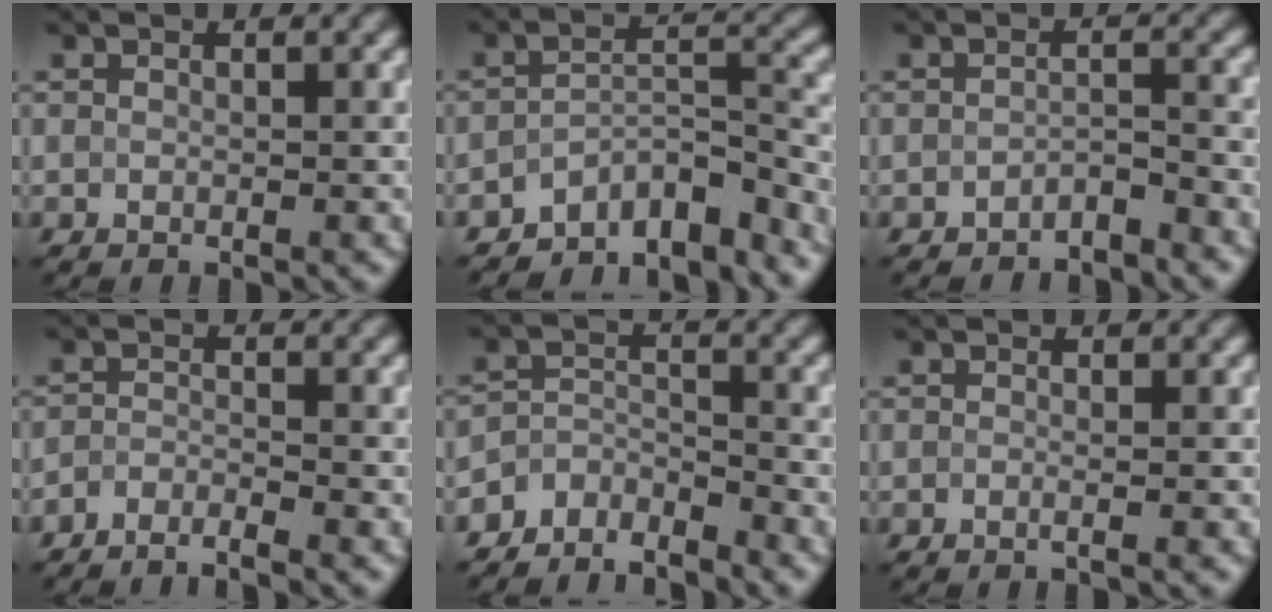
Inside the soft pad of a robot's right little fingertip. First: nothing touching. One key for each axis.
{"total": 7.7, "fx": -6.4, "fy": 2.8, "fz": 3.1, "tx": -0.027, "ty": -0.006, "tz": -0.099}
{"total": 2.0, "fx": -1.8, "fy": 0.4, "fz": 0.8, "tx": -0.014, "ty": 0.004, "tz": -0.034}
{"total": 1.9, "fx": -1.7, "fy": 0.2, "fz": 0.8, "tx": -0.010, "ty": -0.005, "tz": -0.042}
{"total": 3.7, "fx": -3.4, "fy": 1.2, "fz": 0.5, "tx": -0.003, "ty": 0.002, "tz": -0.073}
{"total": 0.7, "fx": -0.2, "fy": 0.2, "fz": 0.6, "tx": -0.011, "ty": -0.010, "tz": -0.008}